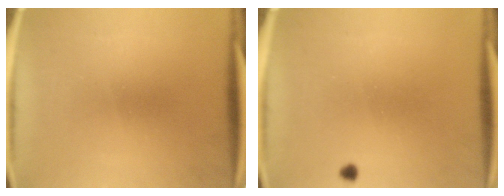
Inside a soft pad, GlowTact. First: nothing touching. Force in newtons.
{"total": 0.7}